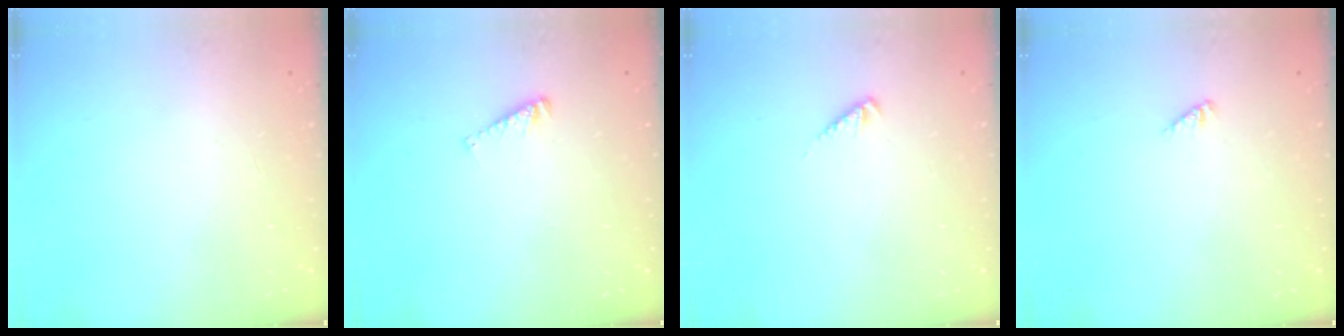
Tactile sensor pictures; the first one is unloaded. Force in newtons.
{"total": 3.6, "press": 3.5, "slide": 0.4}
{"total": 1.8, "press": 1.7, "slide": 0.4}
{"total": 0.0}